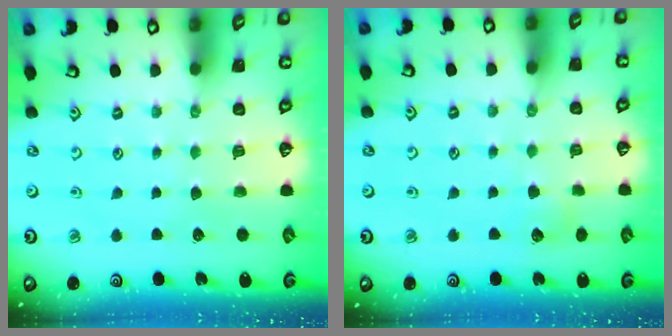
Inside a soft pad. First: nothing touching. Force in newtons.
{"total": 4.3, "press": 4.3, "slide": 0.5}